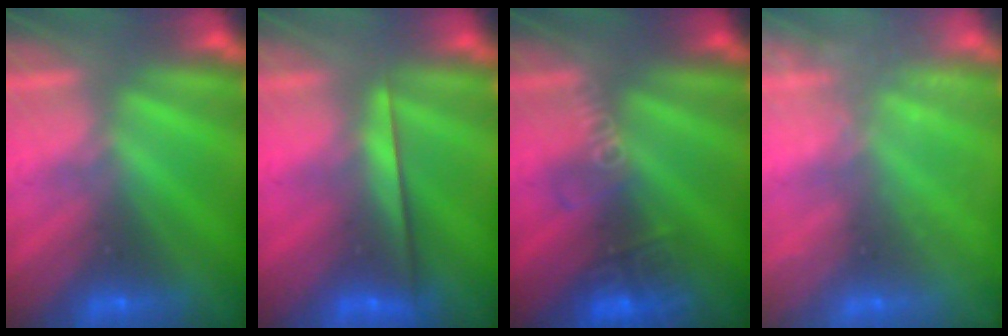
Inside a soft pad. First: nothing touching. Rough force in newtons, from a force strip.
{"total": 2.3}
{"total": 2.7}
{"total": 2.4}